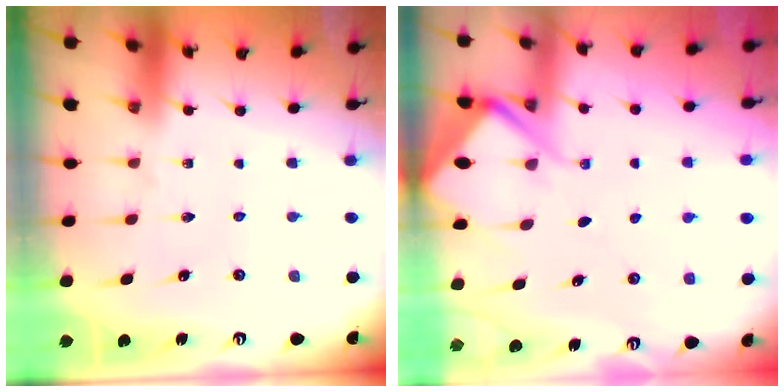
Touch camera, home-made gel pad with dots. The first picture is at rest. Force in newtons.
{"total": 5.5, "press": 5.5, "slide": 0.6}